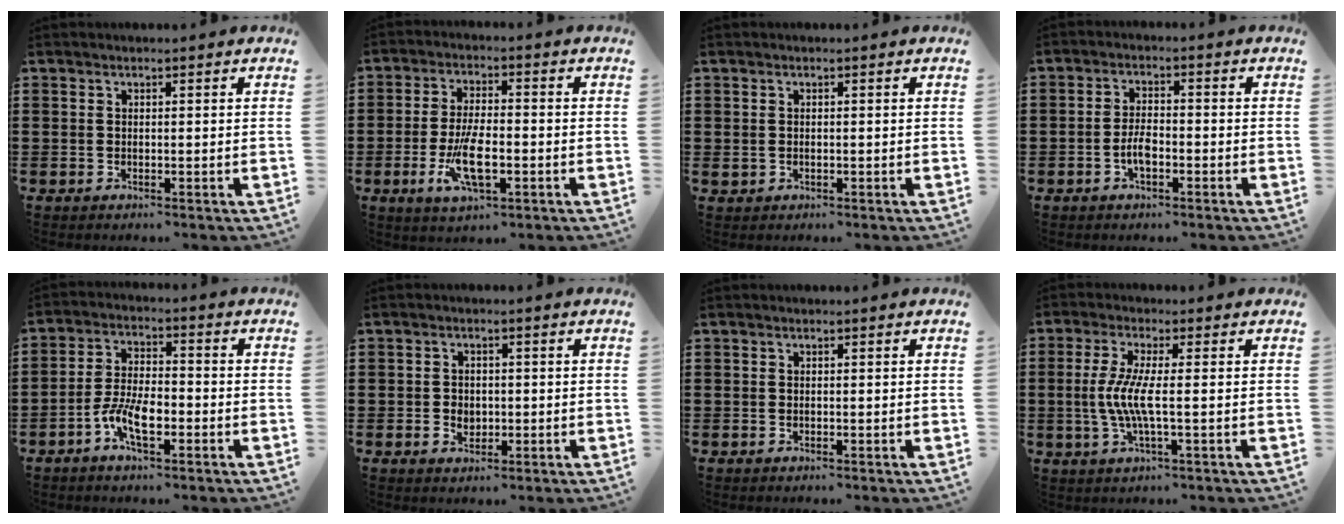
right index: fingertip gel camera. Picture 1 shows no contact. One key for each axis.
{"total": 8.3, "fx": -2.4, "fy": 3.0, "fz": 7.4, "tx": -0.160, "ty": -0.014, "tz": -0.045}
{"total": 0.6, "fx": 0.0, "fy": 0.5, "fz": 0.4, "tx": -0.010, "ty": 0.003, "tz": 0.000}
{"total": 3.6, "fx": -1.4, "fy": 1.6, "fz": 3.0, "tx": -0.075, "ty": -0.002, "tz": -0.032}
{"total": 6.8, "fx": -3.0, "fy": 2.8, "fz": 5.4, "tx": -0.123, "ty": -0.003, "tz": -0.060}
{"total": 2.1, "fx": -0.4, "fy": 1.7, "fz": 1.3, "tx": -0.029, "ty": 0.001, "tz": -0.010}
{"total": 0.0}
{"total": 5.7, "fx": -0.7, "fy": 0.5, "fz": 5.7, "tx": -0.131, "ty": -0.014, "tz": -0.025}